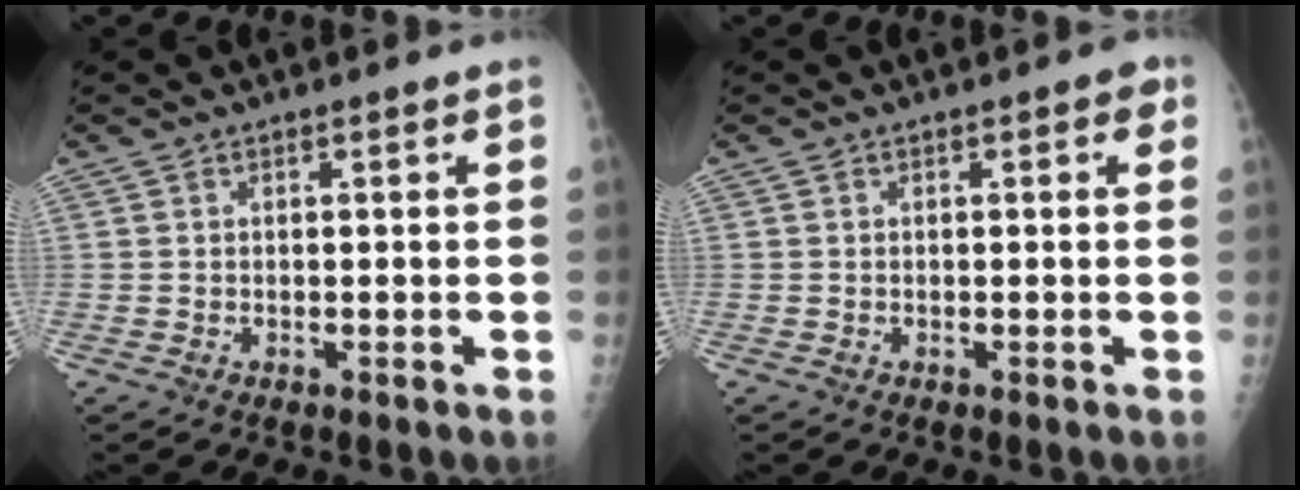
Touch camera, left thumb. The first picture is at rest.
{"total": 1.4, "force": [0.4, 0.8, 1.1], "torque": [-0.001, 0.003, 0.001]}